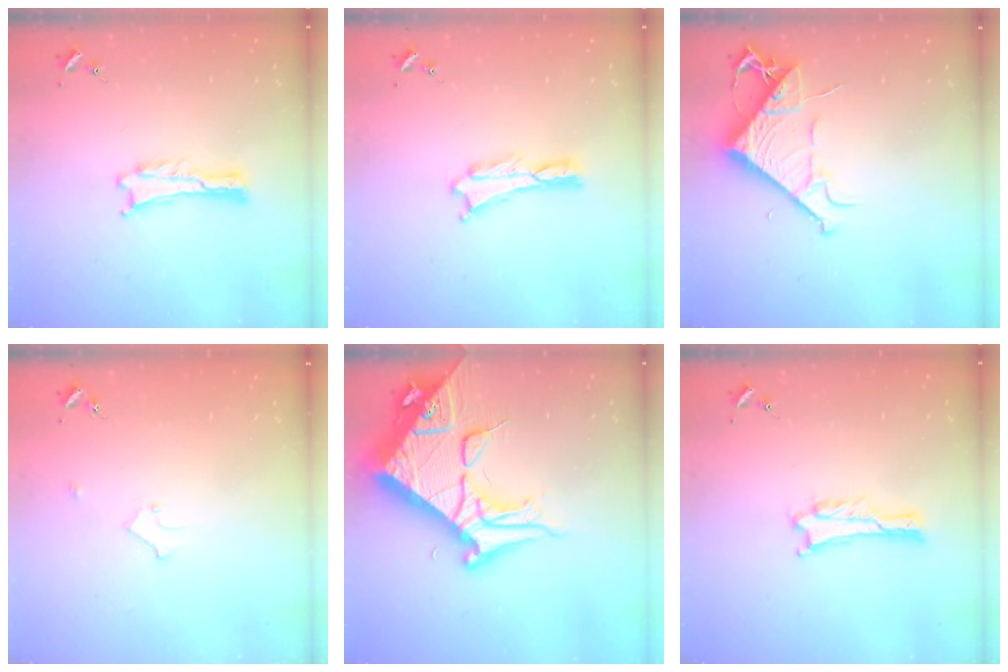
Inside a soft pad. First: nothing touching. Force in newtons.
{"total": 0.0}
{"total": 8.5, "press": 8.4, "slide": 1.1}
{"total": 2.2, "press": 2.2, "slide": 0.2}
{"total": 15.4, "press": 15.3, "slide": 1.7}
{"total": 1.0, "press": 1.0, "slide": 0.1}